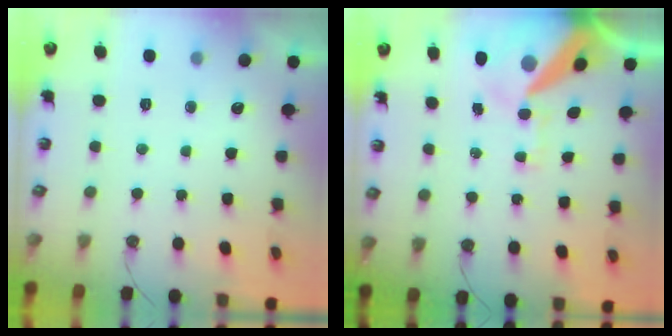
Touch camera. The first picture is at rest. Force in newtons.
{"total": 18.4, "press": 18.3, "slide": 2.3}